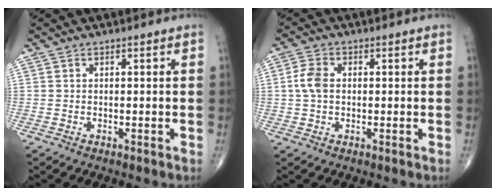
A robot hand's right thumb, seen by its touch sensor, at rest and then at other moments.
{"total": 4.3, "force": [0.3, 2.9, 3.1], "torque": [-0.069, 0.009, 0.001]}